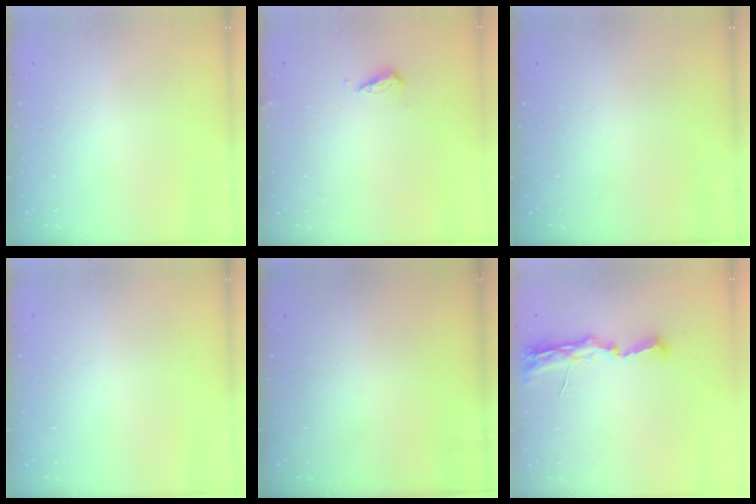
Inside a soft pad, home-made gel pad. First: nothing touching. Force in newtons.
{"total": 3.7, "press": 3.6, "slide": 1.0}
{"total": 0.0}
{"total": 0.0}
{"total": 0.0}
{"total": 8.0, "press": 8.0, "slide": 0.7}